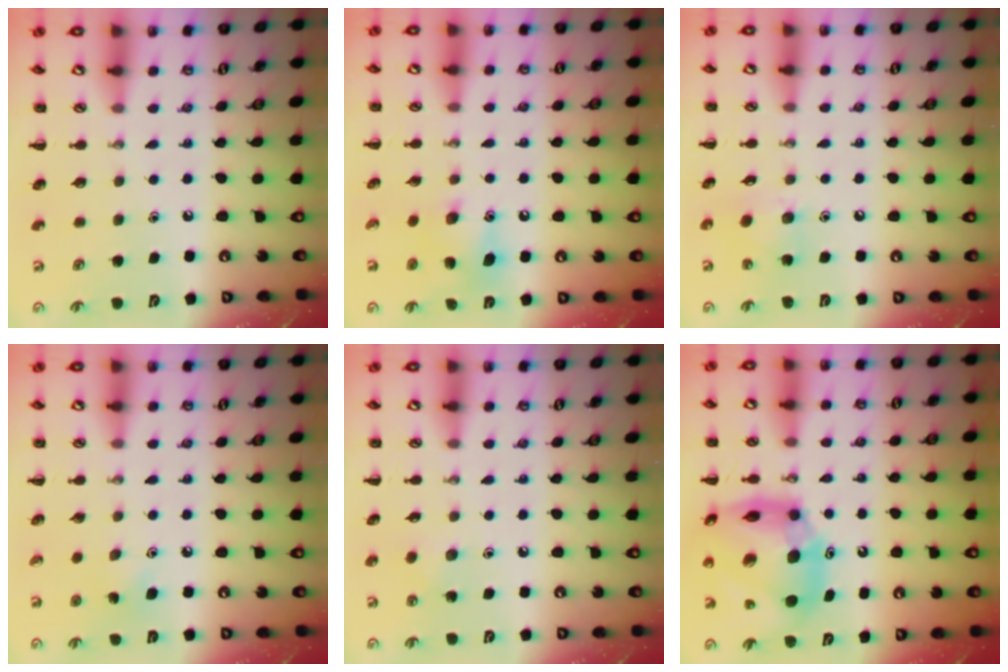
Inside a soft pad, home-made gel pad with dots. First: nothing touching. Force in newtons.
{"total": 7.6, "press": 7.4, "slide": 1.8}
{"total": 7.9, "press": 7.7, "slide": 1.6}
{"total": 3.0, "press": 2.9, "slide": 1.0}
{"total": 4.3, "press": 4.0, "slide": 1.4}
{"total": 16.2, "press": 15.6, "slide": 4.5}